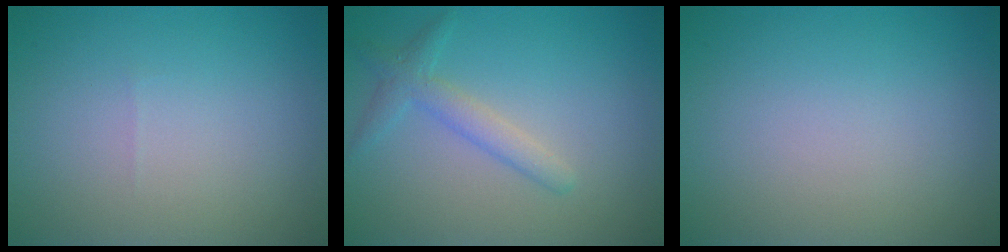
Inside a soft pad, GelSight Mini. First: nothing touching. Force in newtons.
{"total": 2.3, "press": 2.3, "slide": 0.1}
{"total": 0.0}